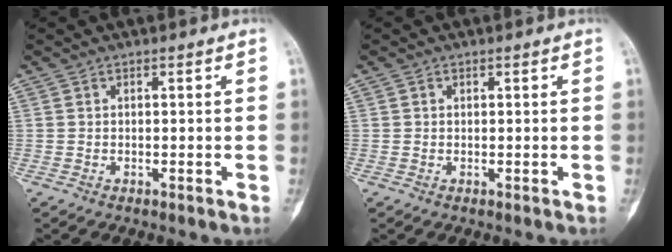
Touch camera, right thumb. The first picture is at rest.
{"total": 0.0}